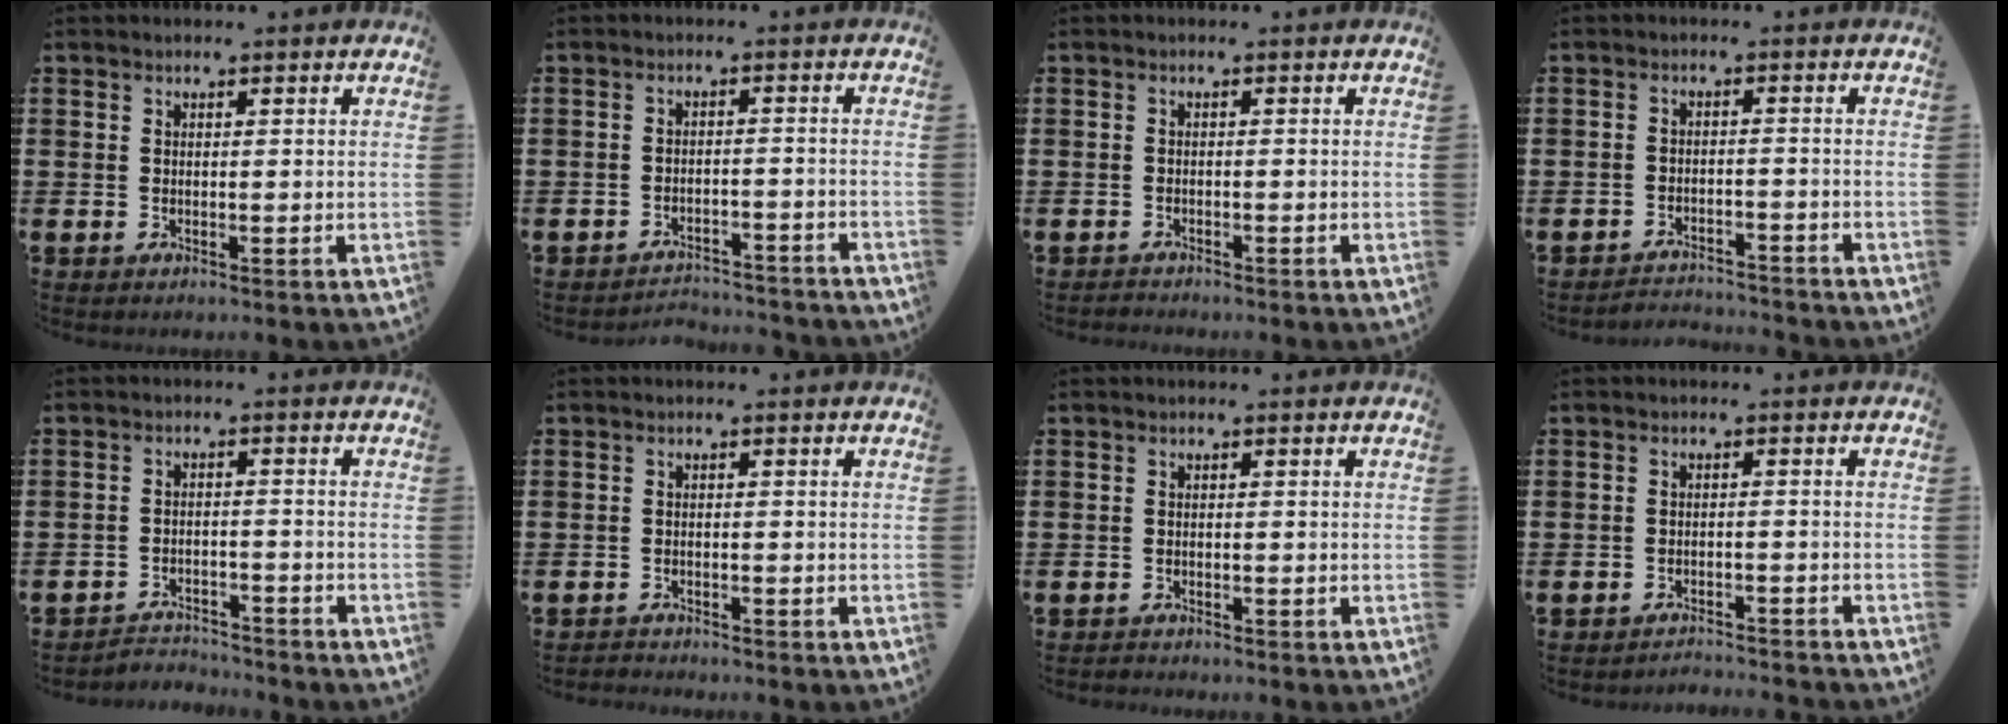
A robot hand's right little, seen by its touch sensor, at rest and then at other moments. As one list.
[{"total": 2.8, "force": [-2.8, 0.1, -0.1], "torque": [-0.004, 0.004, -0.059]}, {"total": 0.7, "force": [-0.7, 0.1, -0.1], "torque": [0.000, -0.001, -0.015]}, {"total": 2.3, "force": [-2.3, 0.0, -0.3], "torque": [-0.003, 0.004, -0.050]}, {"total": 2.9, "force": [-2.8, 0.3, -0.2], "torque": [-0.005, 0.002, -0.062]}, {"total": 1.0, "force": [-1.0, 0.1, -0.1], "torque": [0.000, 0.002, -0.021]}, {"total": 0.6, "force": [-0.6, 0.1, -0.1], "torque": [0.000, -0.002, -0.012]}, {"total": 1.9, "force": [-1.9, -0.2, -0.2], "torque": [-0.001, 0.004, -0.040]}]